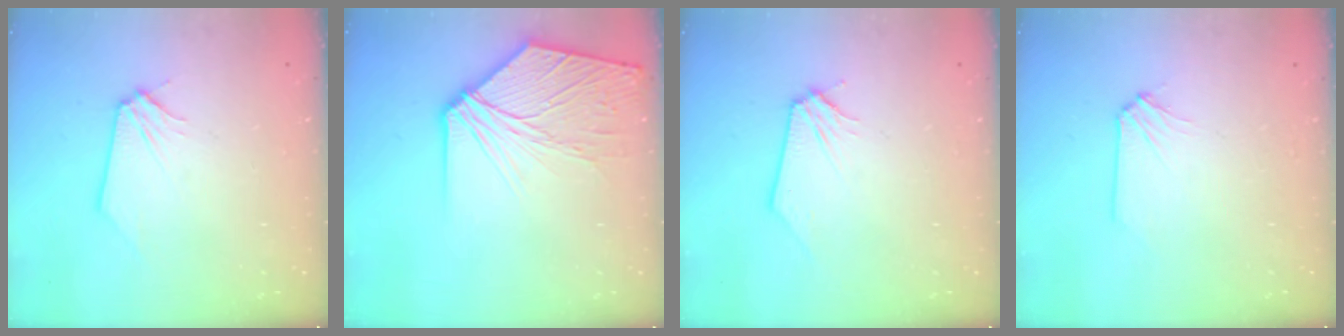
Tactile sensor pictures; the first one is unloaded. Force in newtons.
{"total": 11.7, "press": 11.5, "slide": 2.1}
{"total": 0.0}
{"total": 0.6, "press": 0.6, "slide": 0.1}